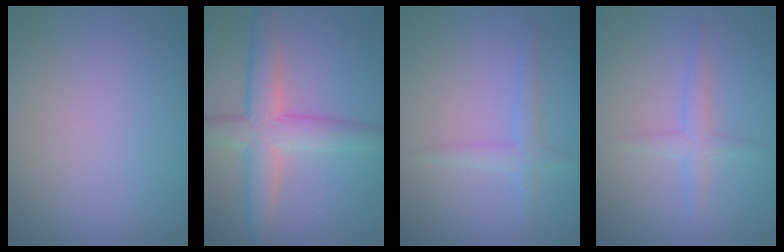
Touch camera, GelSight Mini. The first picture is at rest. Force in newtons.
{"total": 5.4, "press": 5.4, "slide": 0.2}
{"total": 1.8, "press": 1.8, "slide": 0.2}
{"total": 1.6, "press": 1.6, "slide": 0.1}